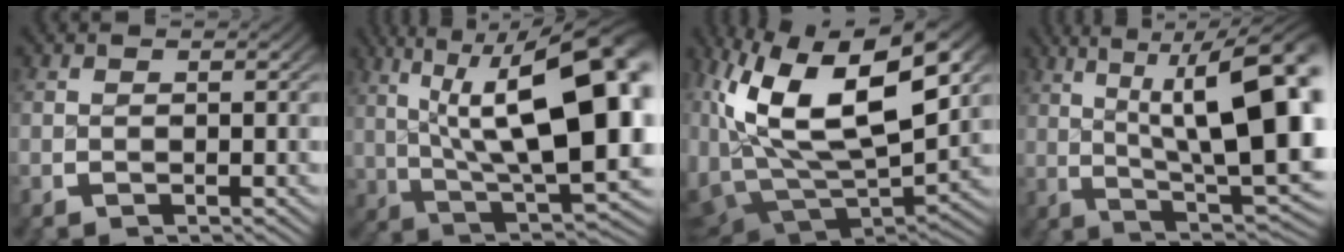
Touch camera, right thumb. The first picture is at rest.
{"total": 17.2, "force": [2.3, 8.2, 14.9], "torque": [-0.217, -0.029, 0.054]}
{"total": 17.5, "force": [0.8, 10.8, 13.8], "torque": [-0.286, -0.050, 0.034]}
{"total": 15.3, "force": [1.7, 6.8, 13.6], "torque": [-0.193, -0.030, 0.041]}